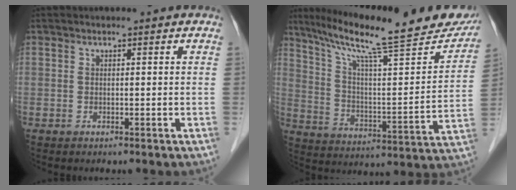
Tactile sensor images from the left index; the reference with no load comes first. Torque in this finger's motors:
{"motor_torque": [0.32, -0.46, 0.29, 0.11]}